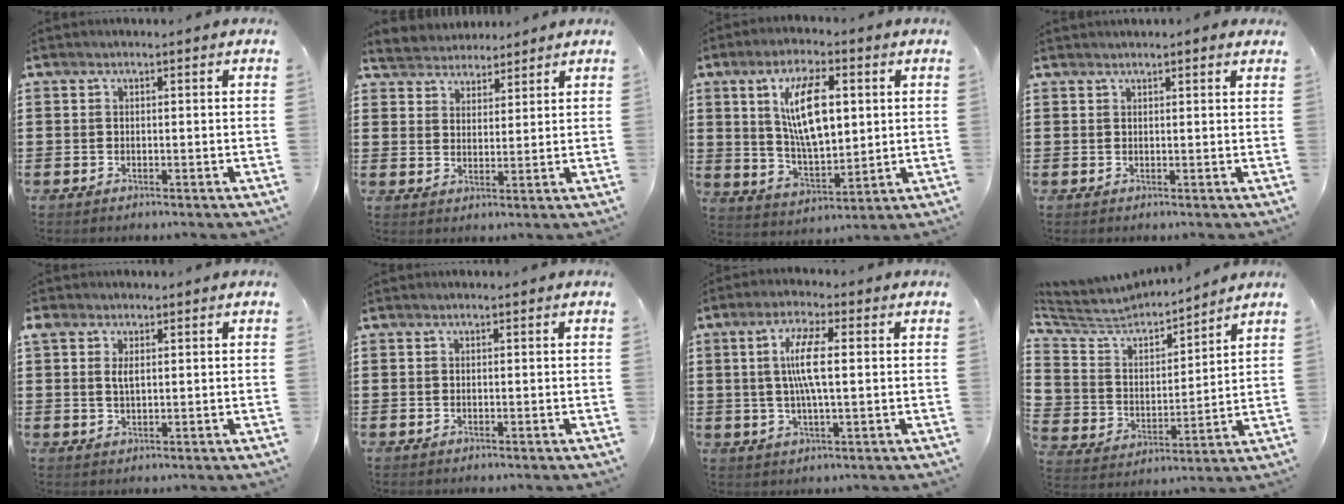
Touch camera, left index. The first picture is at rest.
{"total": 3.8, "force": [3.5, 1.3, -0.7], "torque": [-0.005, -0.011, 0.063]}
{"total": 11.2, "force": [3.4, 4.7, 9.6], "torque": [-0.182, 0.005, 0.055]}
{"total": 1.0, "force": [1.0, 0.0, 0.4], "torque": [-0.010, 0.000, 0.018]}
{"total": 2.3, "force": [0.8, 1.1, 1.8], "torque": [-0.040, 0.006, 0.014]}
{"total": 0.0}
{"total": 7.1, "force": [0.9, 1.7, 6.9], "torque": [-0.144, 0.000, 0.009]}
{"total": 5.2, "force": [4.5, 2.6, 0.3], "torque": [-0.043, -0.037, 0.074]}